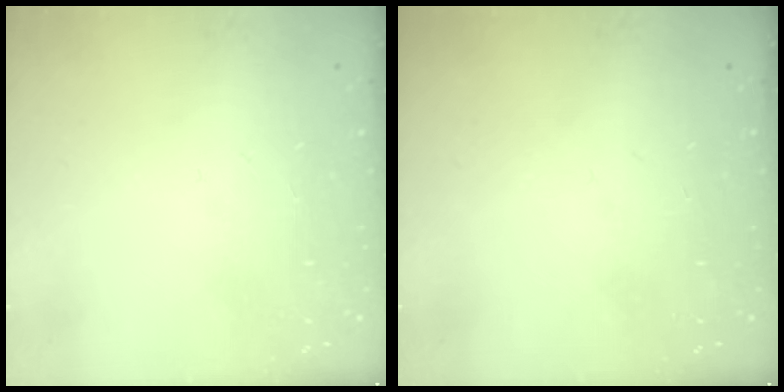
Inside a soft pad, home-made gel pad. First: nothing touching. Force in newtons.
{"total": 0.0}